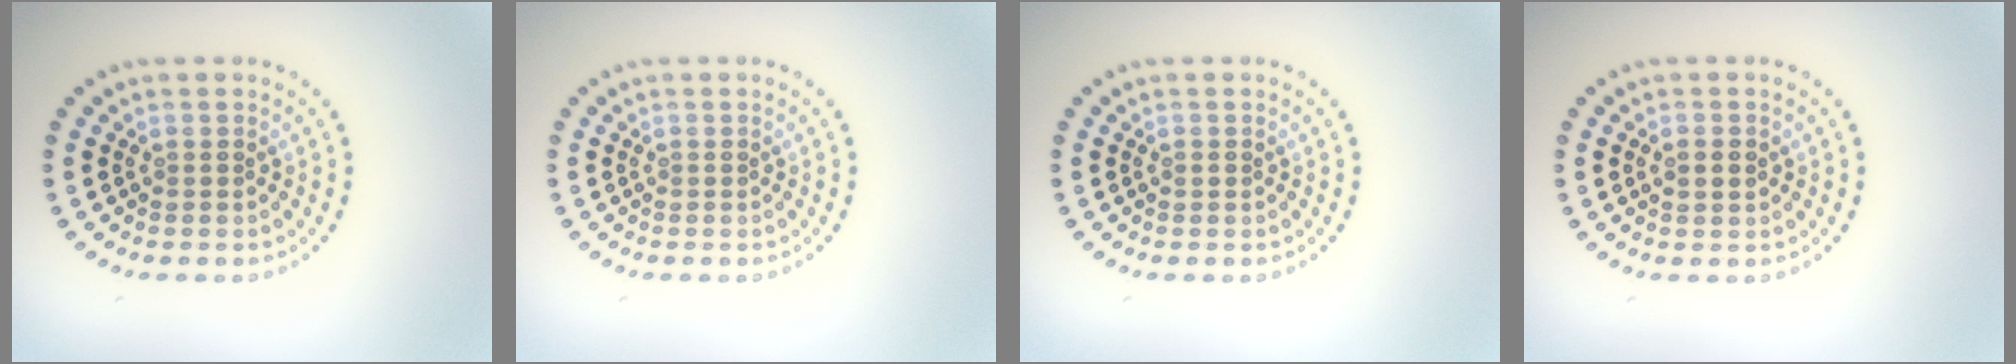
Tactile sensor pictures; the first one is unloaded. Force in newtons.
{"total": 0.0}
{"total": 0.5, "press": 0.5, "slide": 0.2}
{"total": 1.0, "press": 1.0, "slide": 0.1}